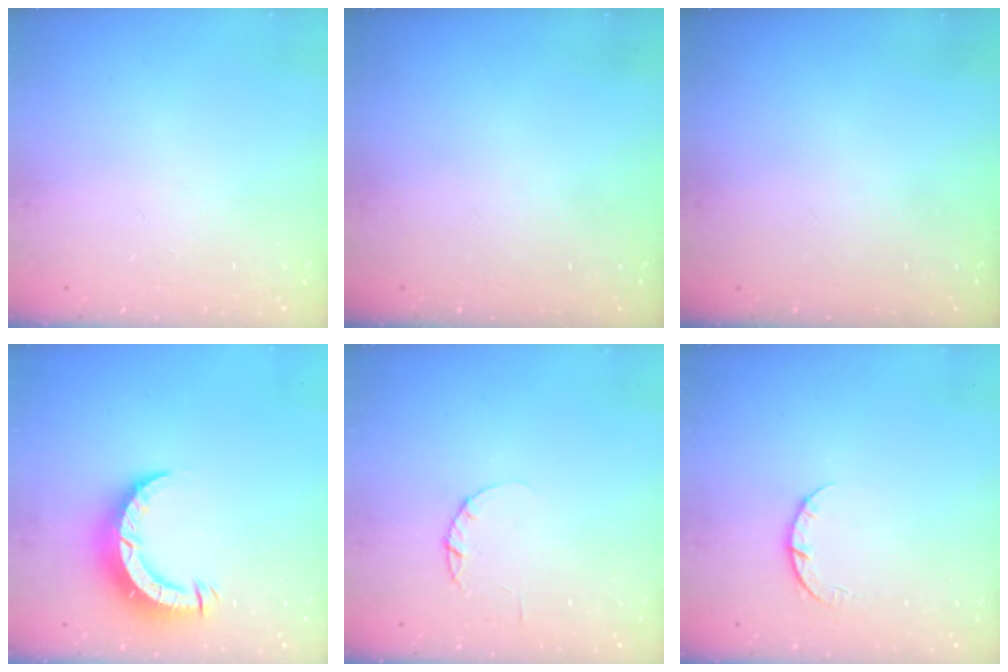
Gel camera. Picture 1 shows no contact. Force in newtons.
{"total": 0.0}
{"total": 0.0}
{"total": 7.9, "press": 7.8, "slide": 0.6}
{"total": 2.2, "press": 2.2, "slide": 0.4}
{"total": 3.6, "press": 3.6, "slide": 0.5}